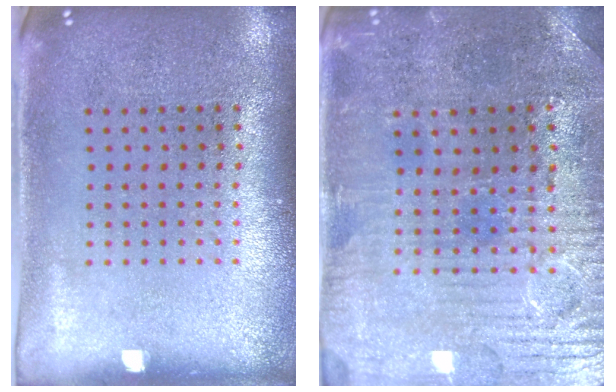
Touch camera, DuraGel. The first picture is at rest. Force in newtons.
{"total": 1.7, "press": 1.7, "slide": 0.5}